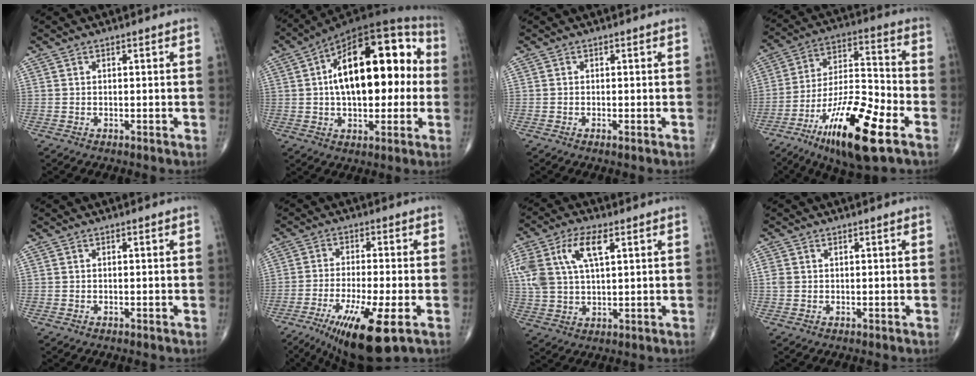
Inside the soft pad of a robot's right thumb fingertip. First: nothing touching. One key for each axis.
{"total": 23.8, "fx": 2.7, "fy": 12.0, "fz": 20.4, "tx": -0.295, "ty": 0.035, "tz": 0.032}
{"total": 0.6, "fx": -0.3, "fy": 0.0, "fz": 0.5, "tx": -0.011, "ty": -0.002, "tz": -0.004}
{"total": 20.6, "fx": -10.6, "fy": 5.5, "fz": 16.8, "tx": -0.312, "ty": 0.044, "tz": -0.183}
{"total": 0.0}
{"total": 13.4, "fx": -6.4, "fy": 2.7, "fz": 11.5, "tx": -0.211, "ty": -0.008, "tz": -0.100}
{"total": 13.1, "fx": 4.7, "fy": 6.3, "fz": 10.4, "tx": -0.230, "ty": 0.006, "tz": 0.091}
{"total": 1.5, "fx": 0.3, "fy": 1.3, "fz": 0.8, "tx": -0.020, "ty": 0.001, "tz": 0.007}